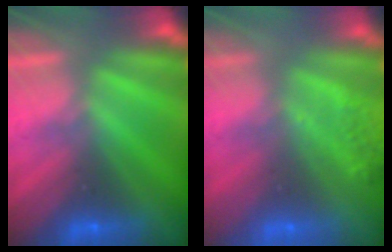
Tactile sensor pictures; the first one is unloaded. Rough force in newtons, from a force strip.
{"total": 6.5}